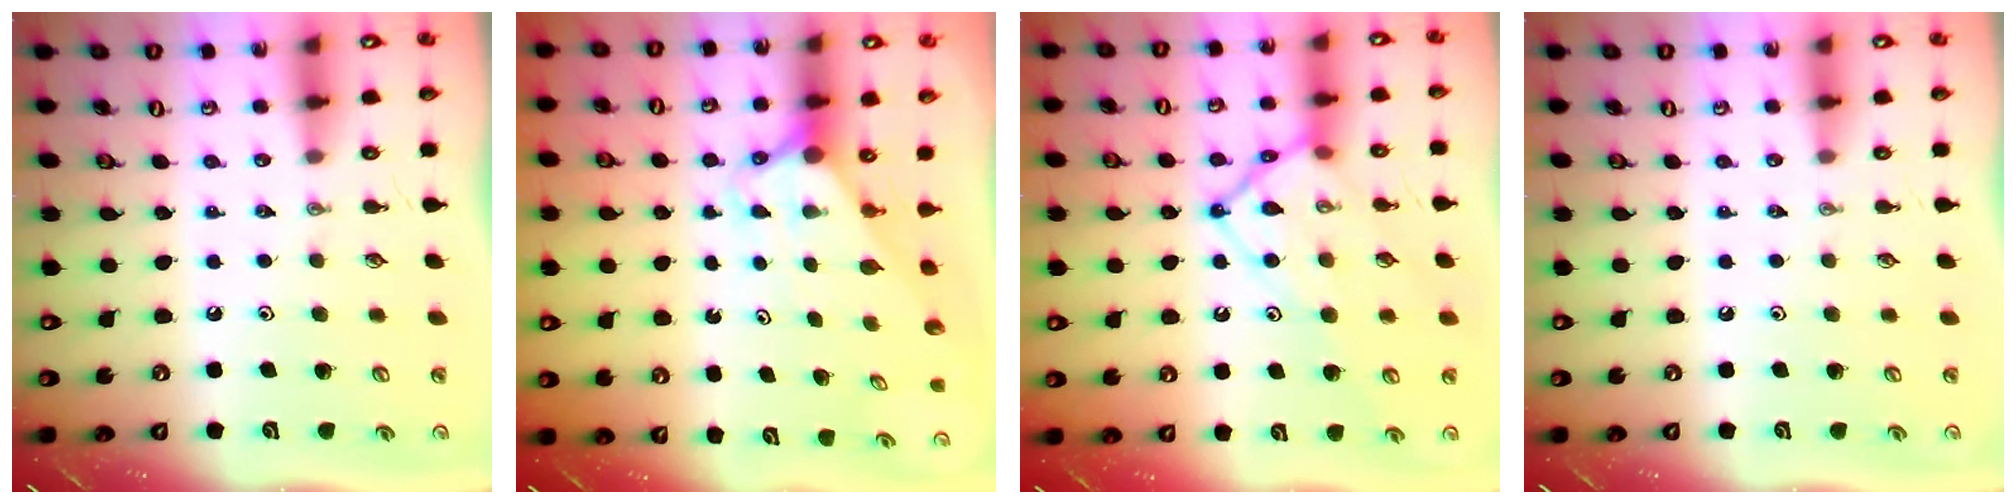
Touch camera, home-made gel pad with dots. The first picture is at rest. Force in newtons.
{"total": 2.8, "press": 2.8, "slide": 0.0}
{"total": 13.9, "press": 13.9, "slide": 1.4}
{"total": 0.0}